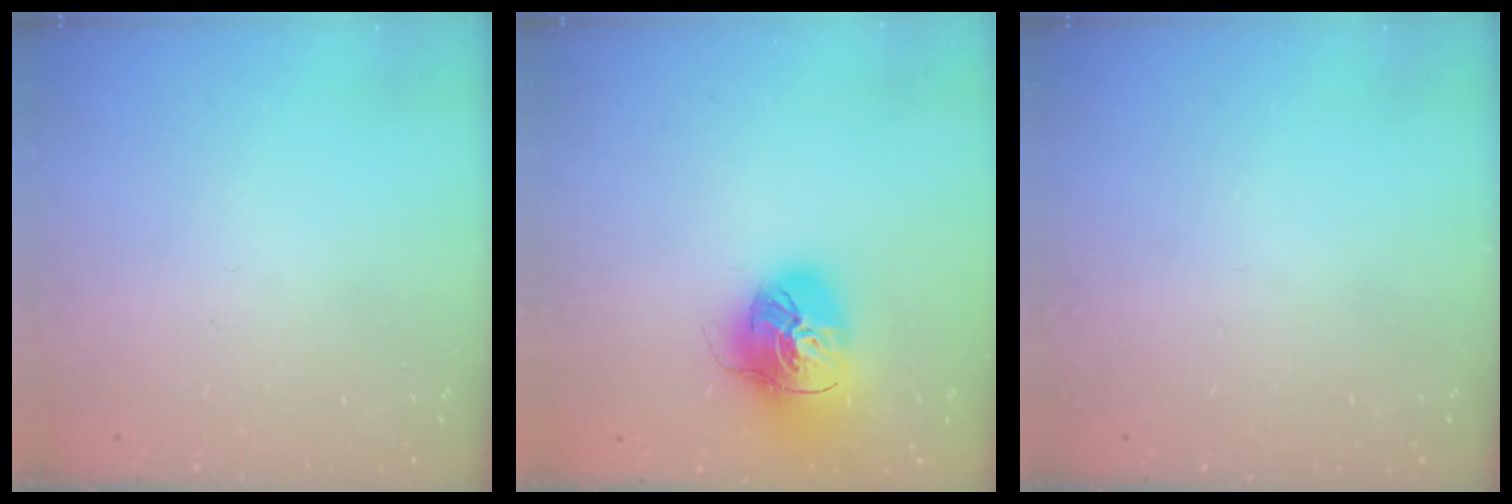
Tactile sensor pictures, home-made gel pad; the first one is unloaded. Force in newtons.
{"total": 16.2, "press": 16.1, "slide": 2.0}
{"total": 0.0}